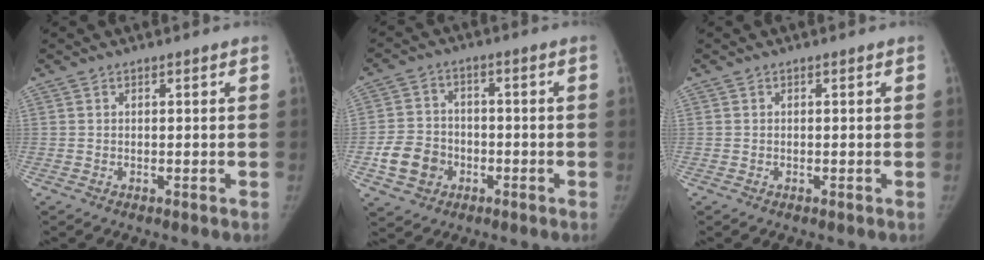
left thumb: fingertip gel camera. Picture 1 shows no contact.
{"total": 8.7, "force": [-2.9, 7.3, 3.6], "torque": [-0.049, 0.020, -0.051]}
{"total": 0.0}